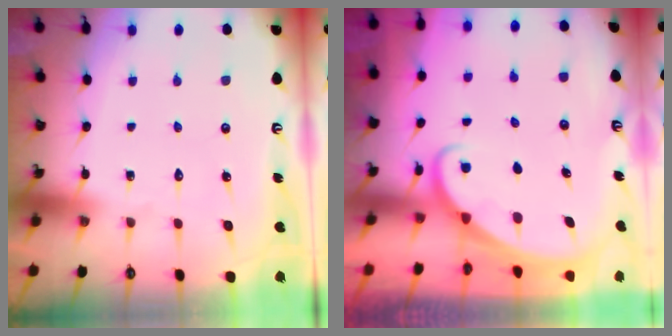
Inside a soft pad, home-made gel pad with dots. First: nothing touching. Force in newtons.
{"total": 1.7, "press": 1.7, "slide": 0.1}